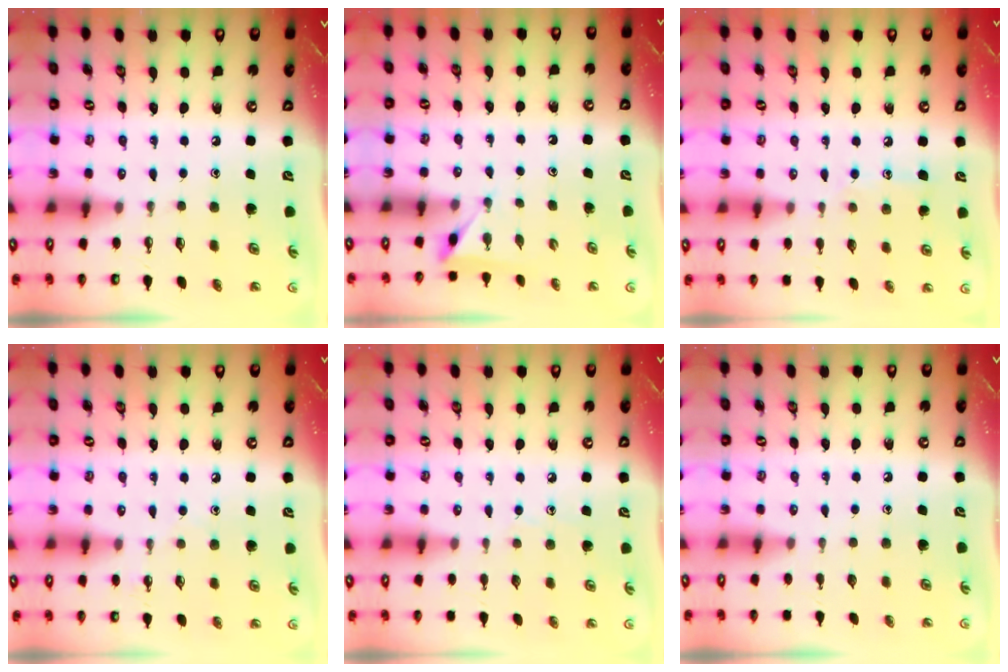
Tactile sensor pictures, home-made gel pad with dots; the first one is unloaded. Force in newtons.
{"total": 2.5, "press": 2.5, "slide": 0.3}
{"total": 6.8, "press": 6.8, "slide": 0.3}
{"total": 4.0, "press": 3.9, "slide": 0.5}
{"total": 3.8, "press": 3.8, "slide": 0.4}
{"total": 0.0}